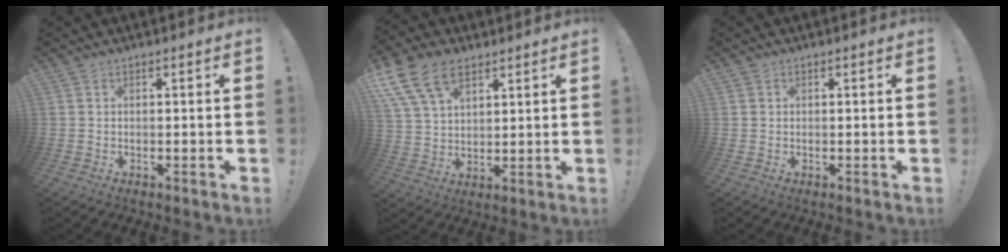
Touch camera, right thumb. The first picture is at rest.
{"total": 14.7, "force": [8.2, 9.1, 8.2], "torque": [-0.155, -0.033, 0.157]}
{"total": 0.9, "force": [0.4, 0.8, 0.0], "torque": [0.003, 0.001, 0.007]}